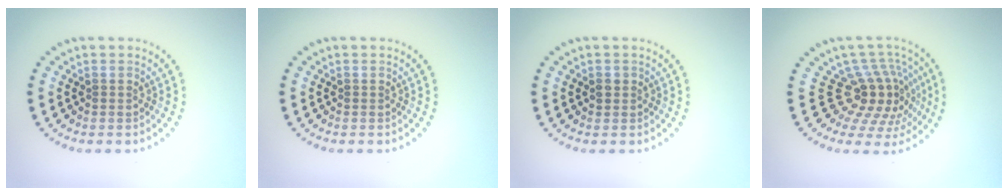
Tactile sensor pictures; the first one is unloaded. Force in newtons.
{"total": 0.0}
{"total": 0.9, "press": 0.8, "slide": 0.5}
{"total": 5.2, "press": 3.6, "slide": 3.7}